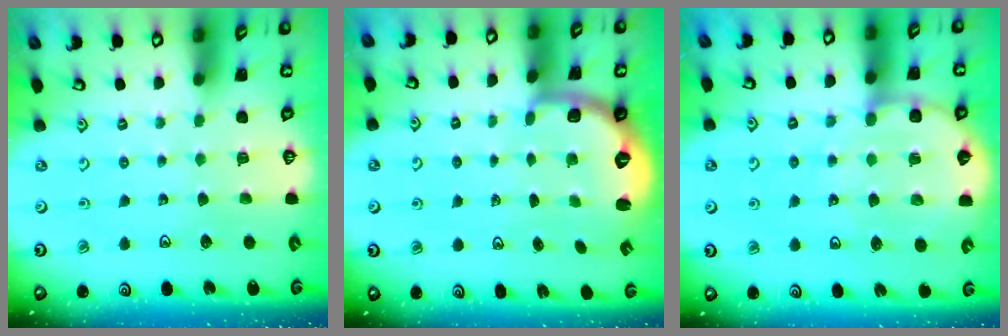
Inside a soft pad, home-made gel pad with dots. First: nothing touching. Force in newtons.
{"total": 2.6, "press": 1.5, "slide": 2.1}
{"total": 8.5, "press": 8.2, "slide": 2.2}